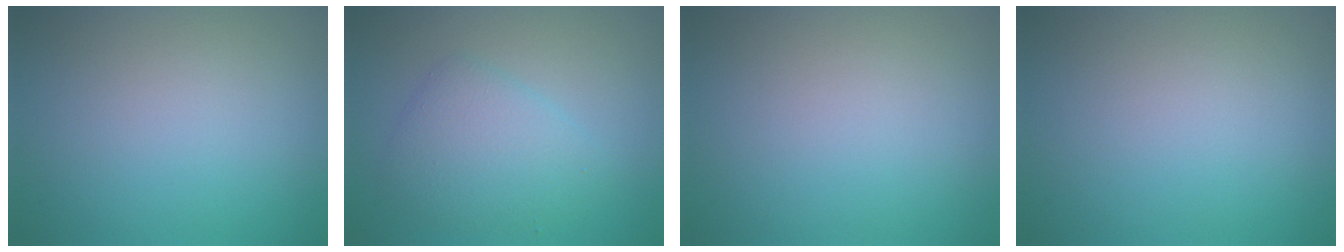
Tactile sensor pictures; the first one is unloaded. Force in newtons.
{"total": 3.8, "press": 3.8, "slide": 0.1}
{"total": 0.0}
{"total": 0.0}